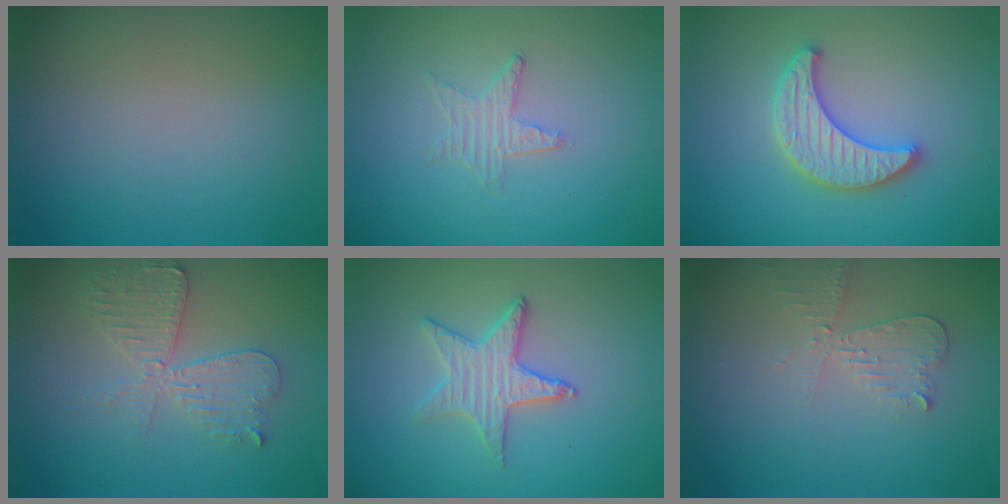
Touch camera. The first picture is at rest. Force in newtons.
{"total": 0.5, "press": 0.5, "slide": 0.1}
{"total": 4.4, "press": 4.3, "slide": 0.8}
{"total": 3.7, "press": 3.6, "slide": 0.6}
{"total": 3.0, "press": 2.9, "slide": 0.7}
{"total": 2.2, "press": 2.2, "slide": 0.1}